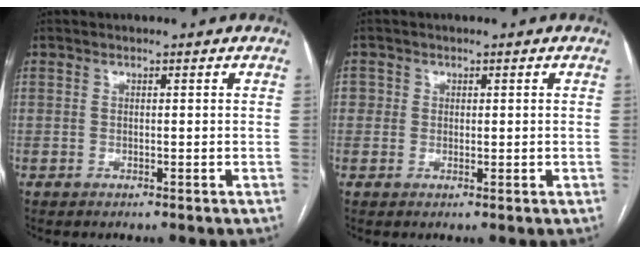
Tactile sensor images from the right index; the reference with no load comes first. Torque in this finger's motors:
{"motor_torque": [-0.17, 0.12, -0.02, 0.00]}